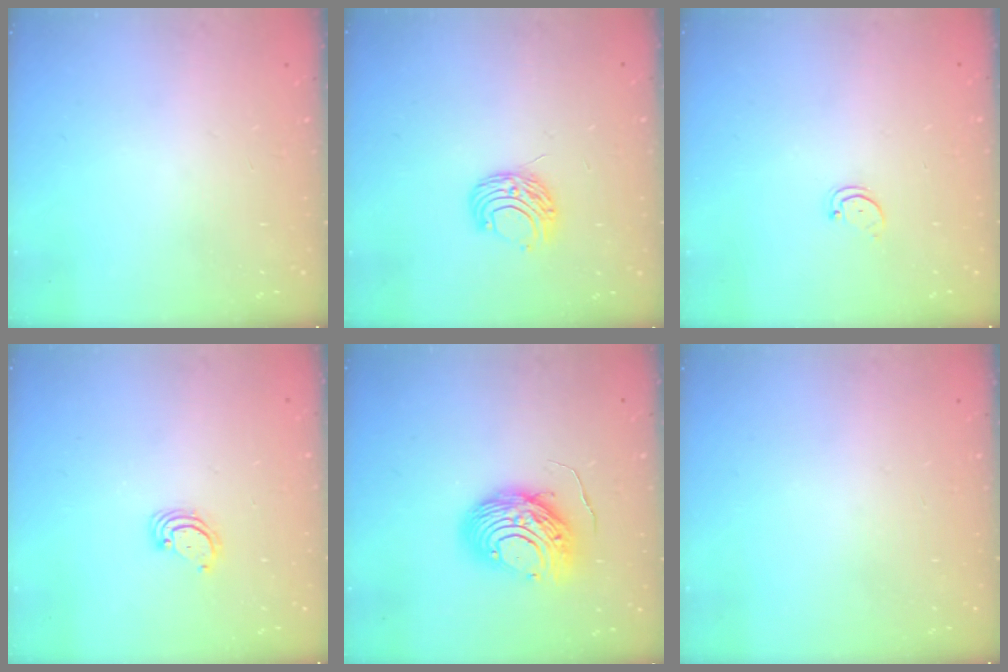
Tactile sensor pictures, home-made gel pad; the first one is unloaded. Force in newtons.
{"total": 7.5, "press": 7.4, "slide": 0.6}
{"total": 1.5, "press": 1.5, "slide": 0.3}
{"total": 3.6, "press": 3.6, "slide": 0.4}
{"total": 11.1, "press": 11.0, "slide": 1.0}
{"total": 0.0}